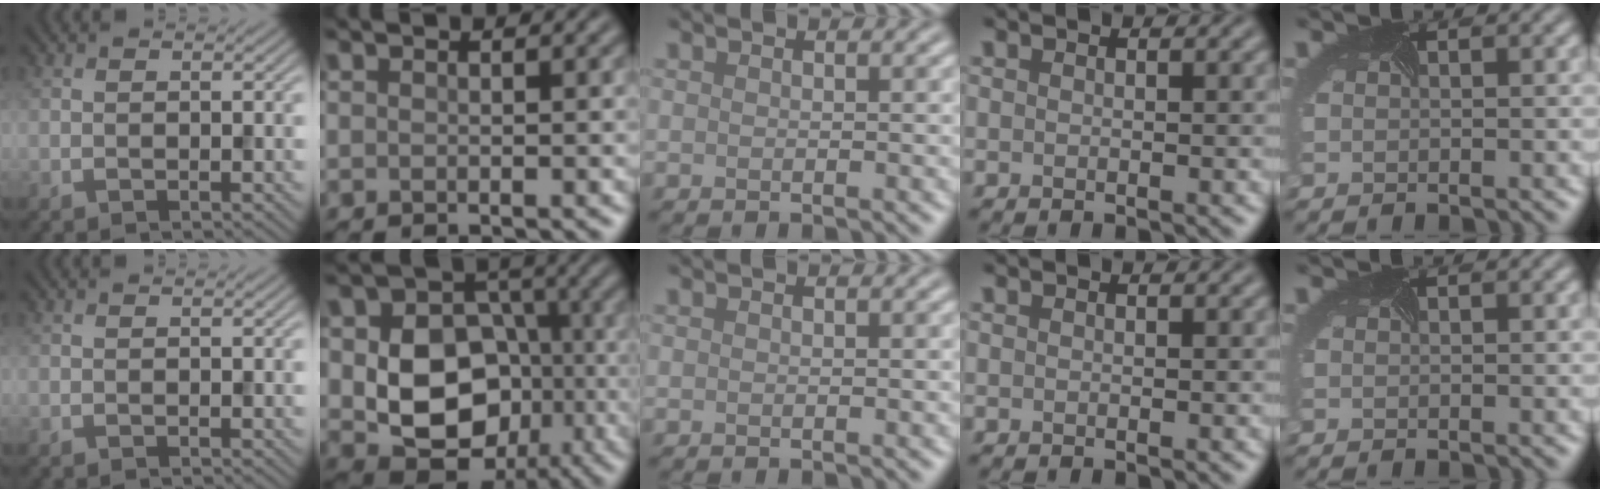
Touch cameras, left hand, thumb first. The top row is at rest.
{"index": {"total": 10.8, "force": [-1.3, 8.1, 6.9], "torque": [-0.122, -0.016, -0.026]}}